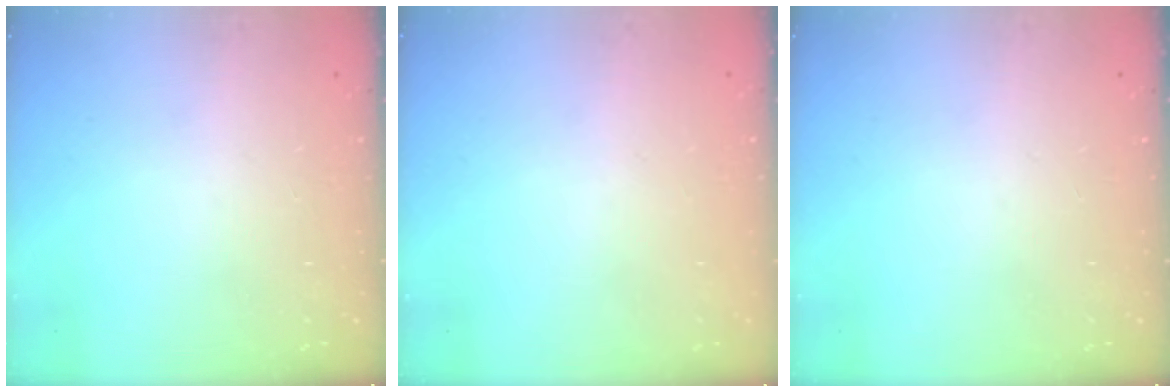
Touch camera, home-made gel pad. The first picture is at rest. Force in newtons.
{"total": 1.4, "press": 1.4, "slide": 0.1}
{"total": 0.0}